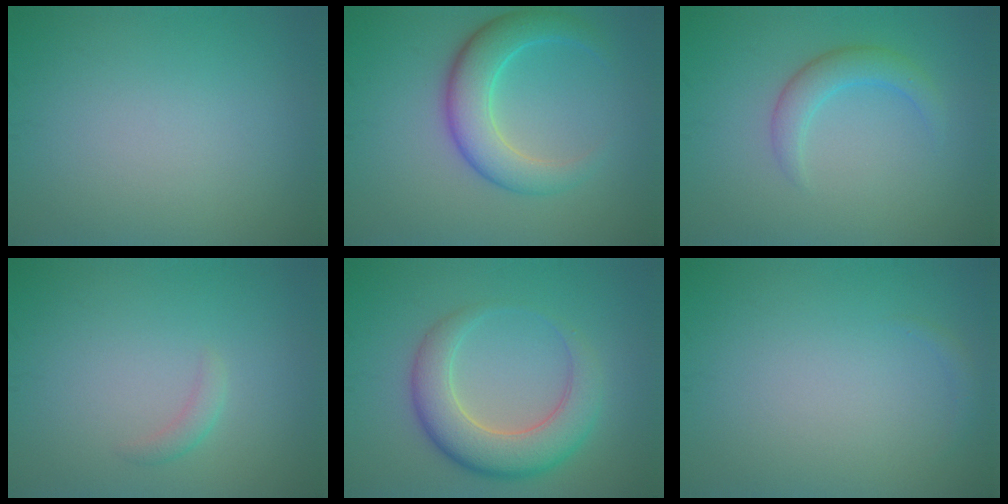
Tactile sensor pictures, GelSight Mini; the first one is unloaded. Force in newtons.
{"total": 5.4, "press": 5.4, "slide": 0.1}
{"total": 2.6, "press": 2.6, "slide": 0.0}
{"total": 1.1, "press": 1.1, "slide": 0.1}
{"total": 6.3, "press": 6.2, "slide": 0.3}
{"total": 0.5, "press": 0.5, "slide": 0.1}